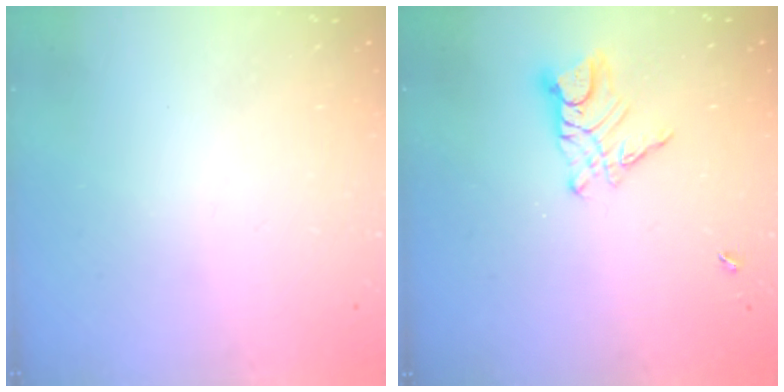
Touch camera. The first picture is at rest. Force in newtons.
{"total": 8.4, "press": 8.4, "slide": 0.7}